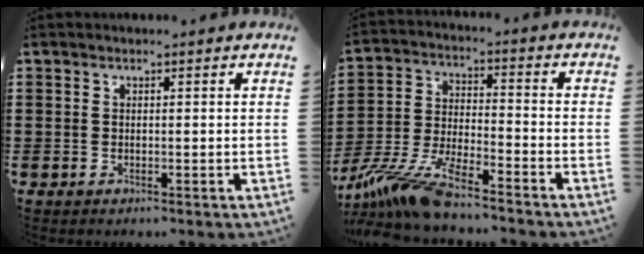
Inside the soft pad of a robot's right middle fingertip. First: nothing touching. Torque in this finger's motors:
{"motor_torque": [0.94, 0.21, 0.14, 0.15]}